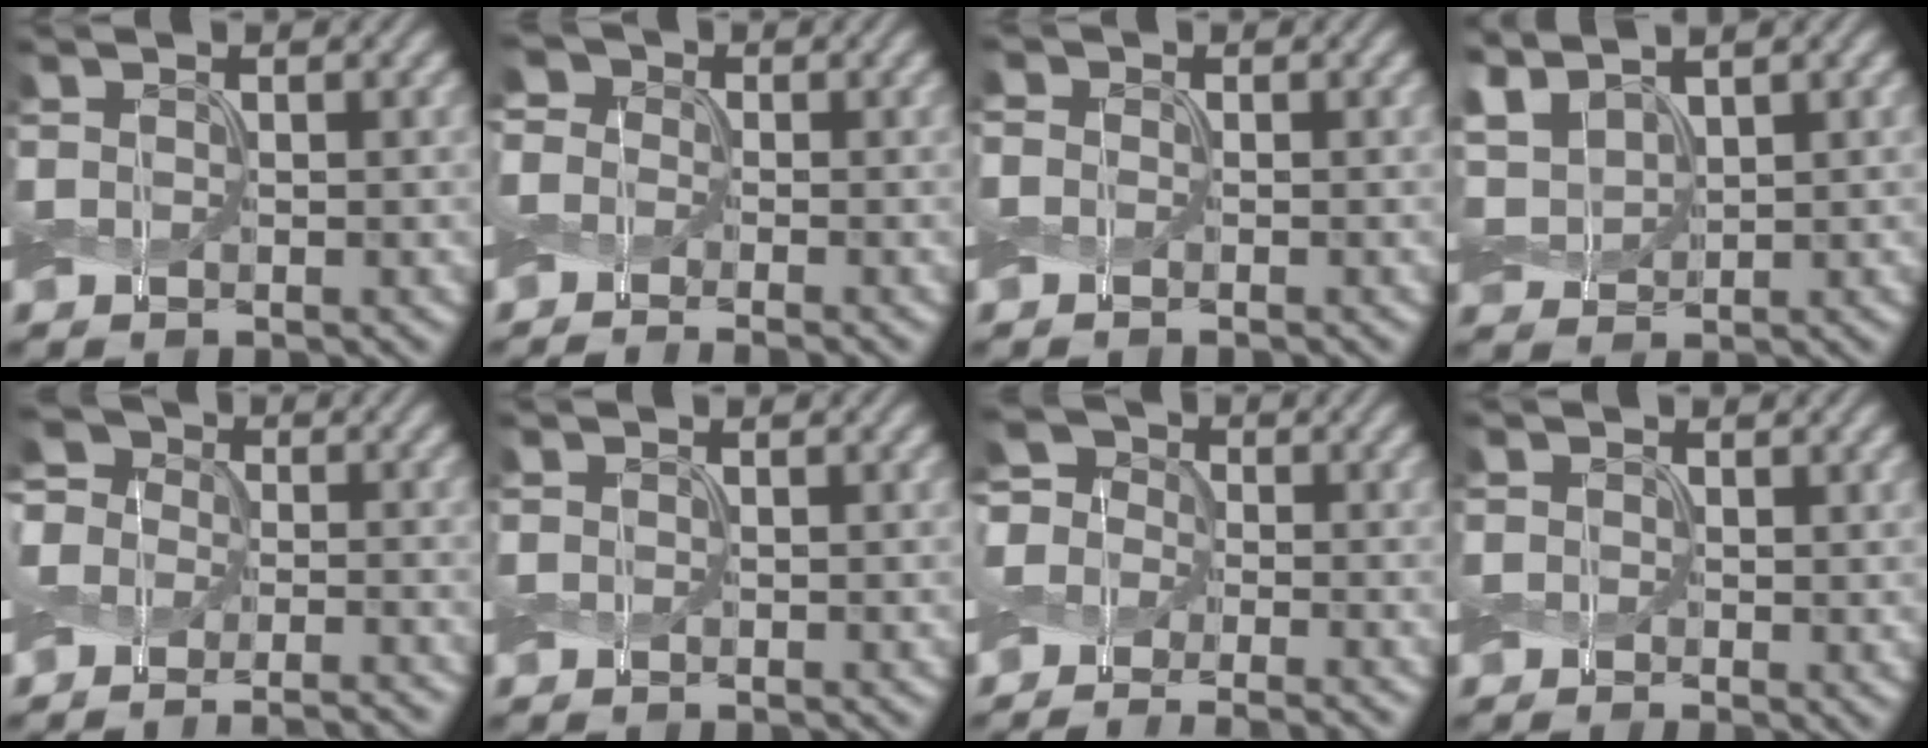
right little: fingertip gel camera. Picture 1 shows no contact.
{"total": 5.6, "force": [-1.0, 4.6, 3.1], "torque": [-0.056, 0.008, -0.050]}
{"total": 1.0, "force": [-0.1, 0.9, 0.4], "torque": [-0.004, 0.006, -0.010]}
{"total": 3.6, "force": [2.0, 2.0, 2.2], "torque": [-0.061, 0.014, 0.035]}
{"total": 8.3, "force": [-5.2, 5.5, 3.5], "torque": [-0.038, 0.005, -0.095]}
{"total": 0.0}
{"total": 7.9, "force": [-4.6, 5.3, 3.7], "torque": [-0.057, 0.008, -0.094]}
{"total": 0.9, "force": [0.4, 0.7, 0.3], "torque": [-0.005, 0.000, 0.005]}